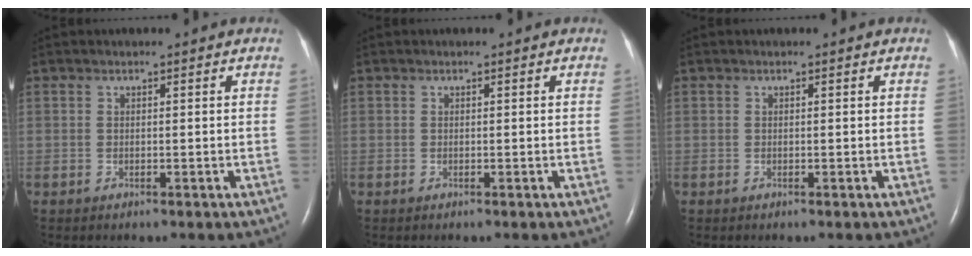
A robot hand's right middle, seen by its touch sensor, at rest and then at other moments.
{"total": 0.0}
{"total": 0.0}